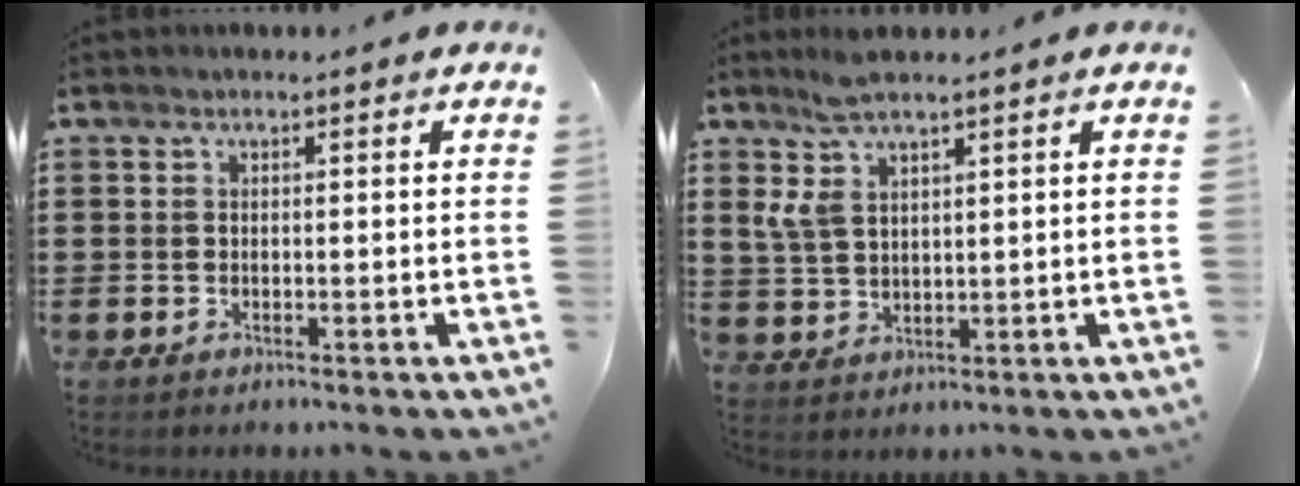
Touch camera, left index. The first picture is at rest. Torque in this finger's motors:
{"motor_torque": [1.10, -1.04, 0.21, 0.06]}